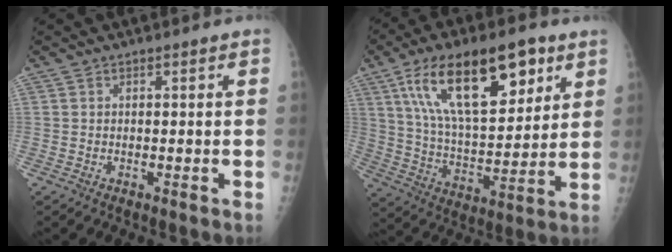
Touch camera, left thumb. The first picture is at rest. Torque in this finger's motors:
{"motor_torque": [0.85, 1.35, 2.07, -0.70, 0.23]}